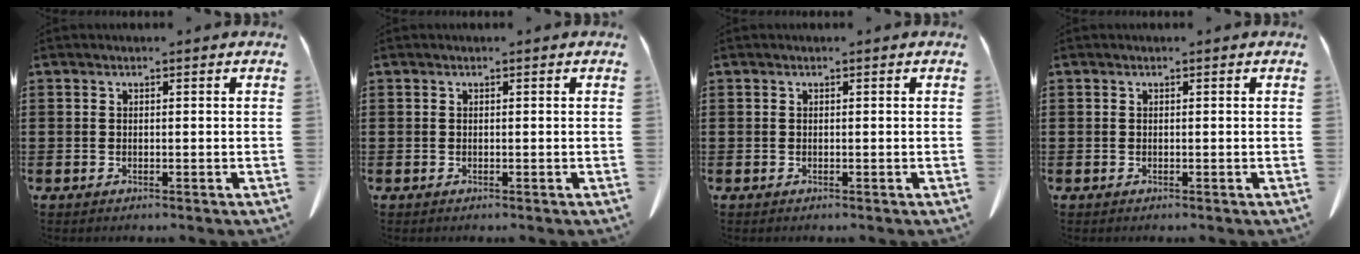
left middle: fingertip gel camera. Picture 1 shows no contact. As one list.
[{"total": 0.0}, {"total": 0.0}, {"total": 0.0}]